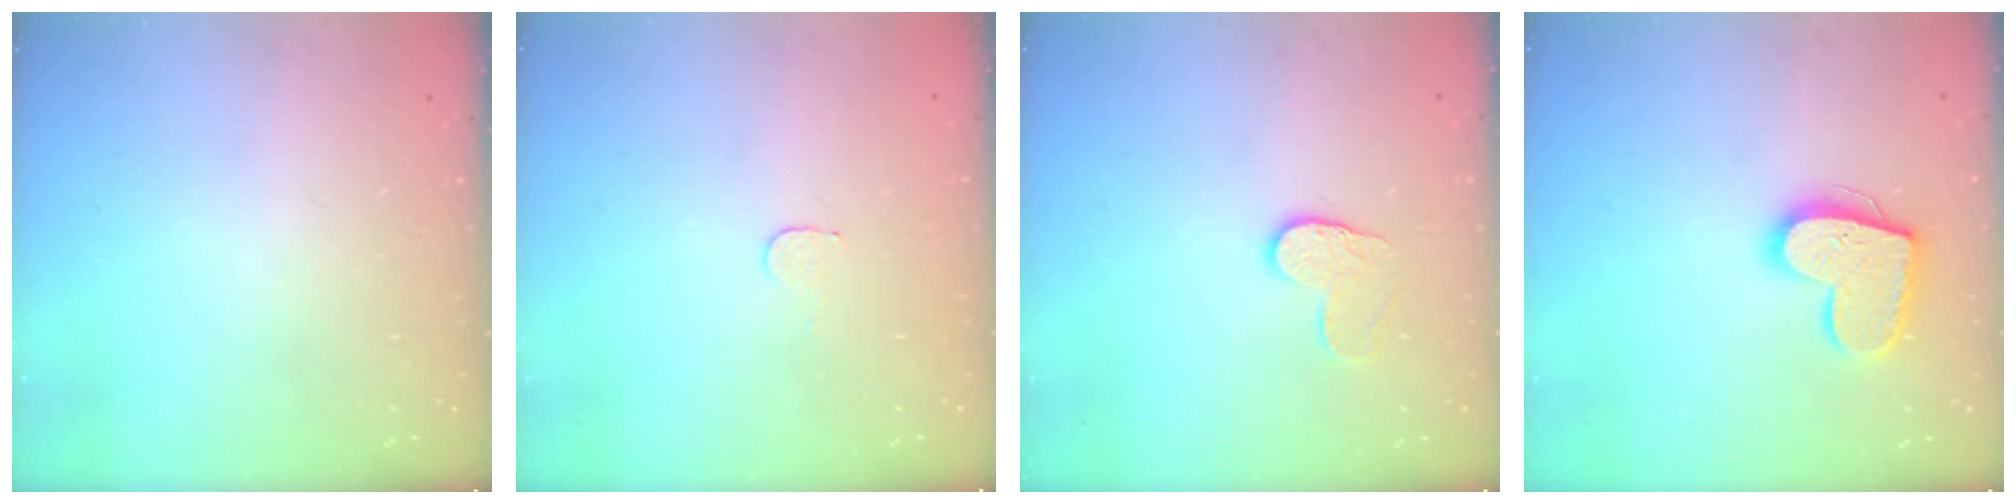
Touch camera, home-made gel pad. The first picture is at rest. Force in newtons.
{"total": 3.4, "press": 3.4, "slide": 0.3}
{"total": 6.9, "press": 6.8, "slide": 0.5}
{"total": 14.8, "press": 14.8, "slide": 1.0}